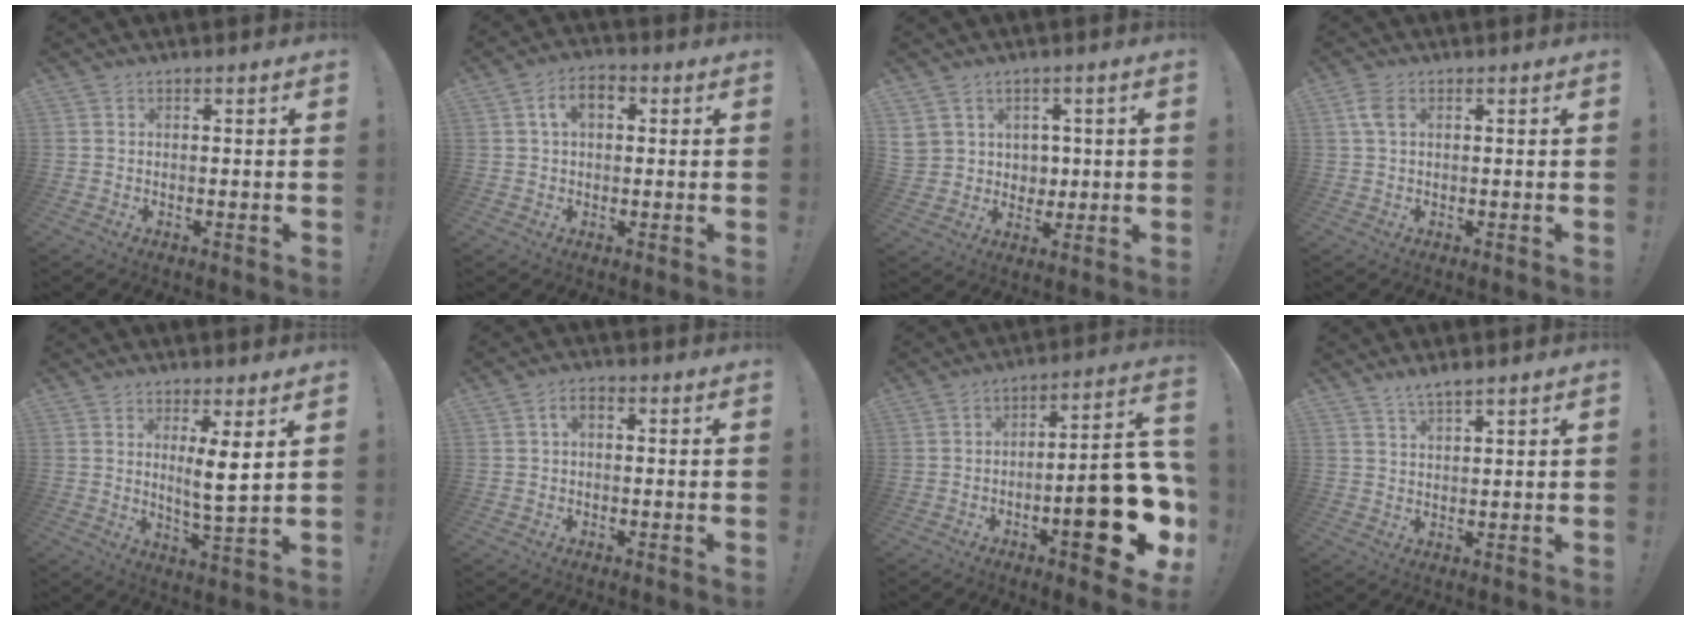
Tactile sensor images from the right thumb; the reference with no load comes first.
{"total": 6.8, "force": [1.6, 4.0, 5.2], "torque": [-0.084, 0.010, 0.028]}
{"total": 6.8, "force": [2.9, 6.0, 0.8], "torque": [-0.023, -0.015, 0.065]}
{"total": 3.7, "force": [1.0, 1.9, 2.9], "torque": [-0.059, 0.006, 0.020]}
{"total": 7.2, "force": [2.5, 0.3, 6.8], "torque": [-0.109, -0.023, 0.037]}
{"total": 2.9, "force": [-0.1, 1.5, 2.4], "torque": [-0.046, 0.010, -0.002]}
{"total": 22.4, "force": [-7.3, 6.8, 20.0], "torque": [-0.260, 0.044, -0.101]}
{"total": 3.1, "force": [2.6, 0.1, 1.6], "torque": [-0.035, -0.014, 0.046]}